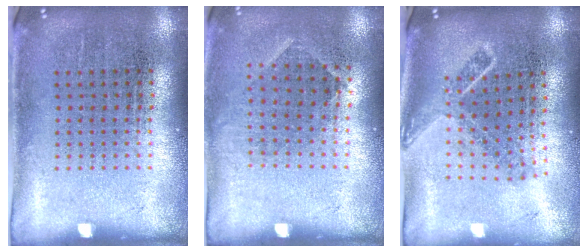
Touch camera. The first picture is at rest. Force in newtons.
{"total": 0.9, "press": 0.6, "slide": 0.6}
{"total": 1.8, "press": 1.3, "slide": 1.2}